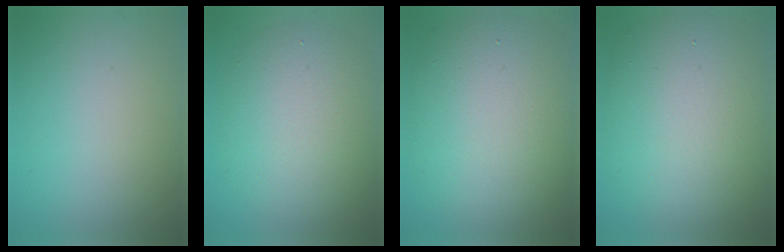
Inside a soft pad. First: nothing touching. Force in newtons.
{"total": 7.1, "press": 7.0, "slide": 0.5}
{"total": 10.9, "press": 10.9, "slide": 0.6}
{"total": 11.9, "press": 11.9, "slide": 0.5}